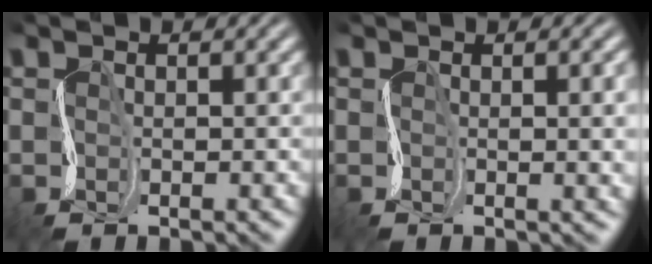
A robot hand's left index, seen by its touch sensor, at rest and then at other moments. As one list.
[{"total": 5.1, "force": [0.1, 2.3, 4.5], "torque": [-0.035, 0.001, 0.004]}]